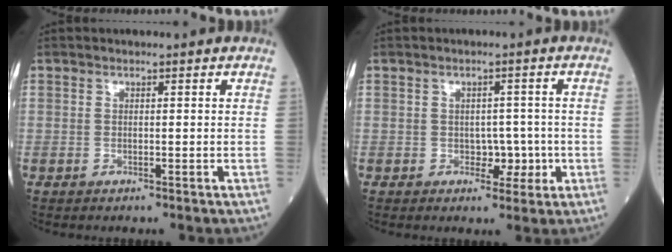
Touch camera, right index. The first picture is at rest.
{"total": 3.4, "force": [-0.6, 2.4, 2.3], "torque": [-0.018, 0.008, -0.005]}